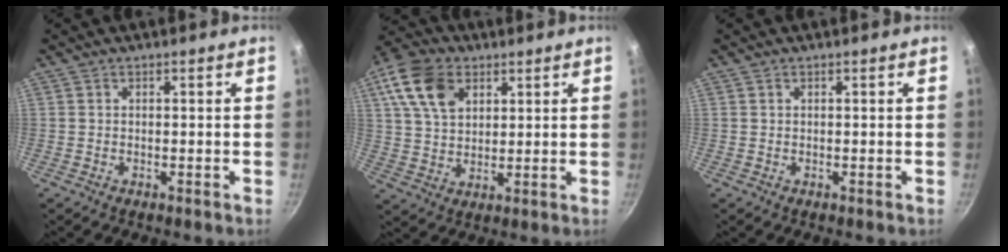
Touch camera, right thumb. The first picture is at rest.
{"total": 12.4, "force": [5.1, 8.5, 7.5], "torque": [-0.125, 0.000, 0.090]}
{"total": 0.0}